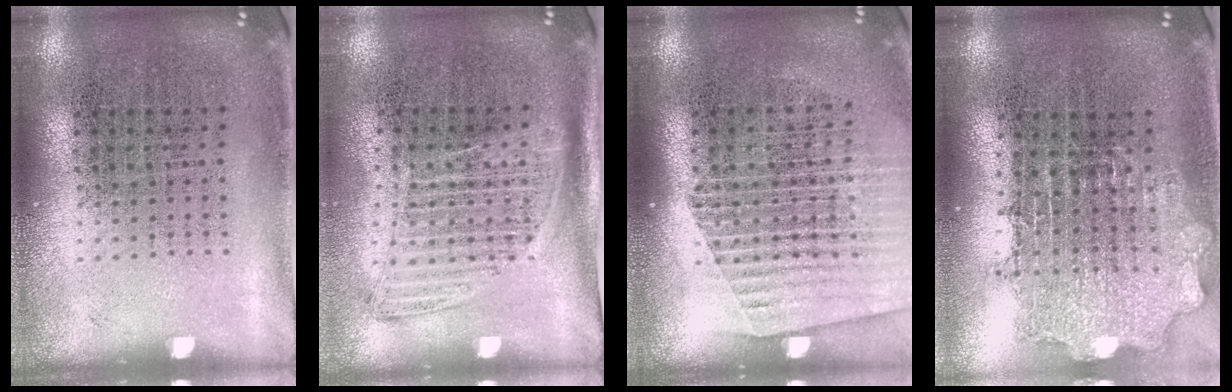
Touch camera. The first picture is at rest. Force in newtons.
{"total": 1.3, "press": 1.1, "slide": 0.7}
{"total": 1.6, "press": 1.5, "slide": 0.6}
{"total": 1.8, "press": 1.4, "slide": 1.0}